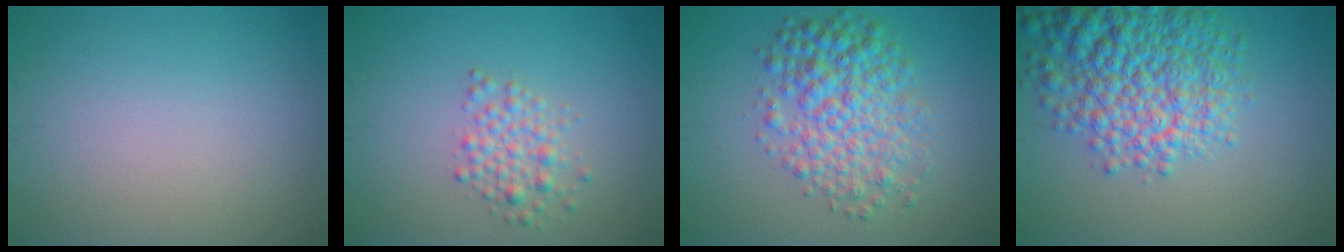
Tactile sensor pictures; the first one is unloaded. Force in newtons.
{"total": 2.5, "press": 2.5, "slide": 0.1}
{"total": 6.0, "press": 6.0, "slide": 0.0}
{"total": 8.6, "press": 8.6, "slide": 0.3}